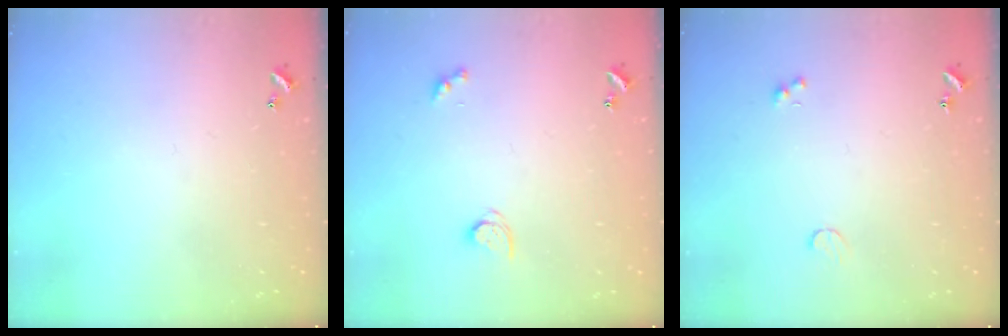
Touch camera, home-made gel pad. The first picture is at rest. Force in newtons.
{"total": 2.1, "press": 2.1, "slide": 0.3}
{"total": 1.1, "press": 1.0, "slide": 0.6}